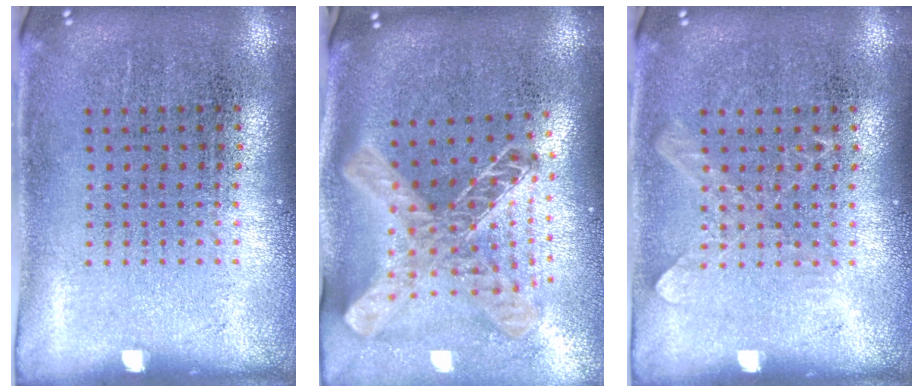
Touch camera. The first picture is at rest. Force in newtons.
{"total": 2.1, "press": 1.7, "slide": 1.2}
{"total": 0.8, "press": 0.8, "slide": 0.2}